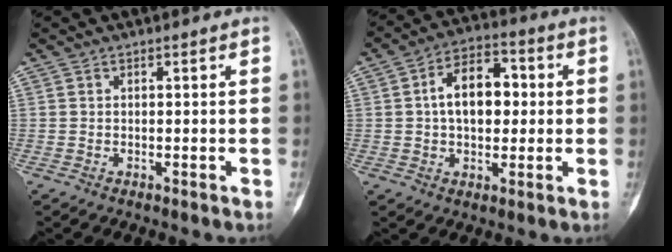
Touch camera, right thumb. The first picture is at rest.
{"total": 11.5, "force": [1.1, 7.2, 8.9], "torque": [-0.115, 0.021, 0.011]}